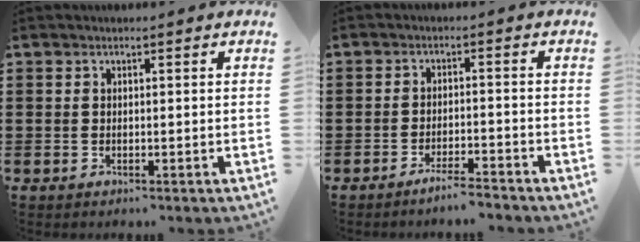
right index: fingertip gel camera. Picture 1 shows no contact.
{"total": 3.1, "force": [-2.9, 0.0, 1.0], "torque": [-0.017, 0.003, -0.057]}